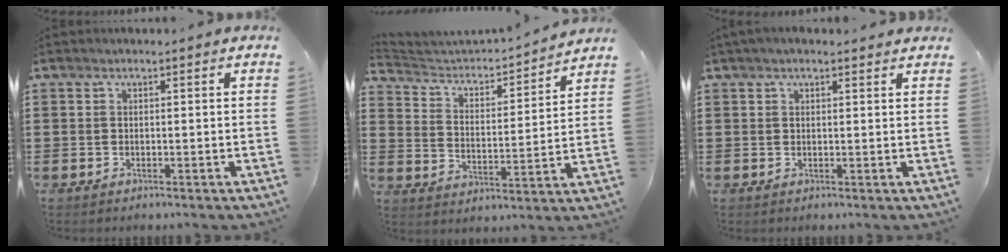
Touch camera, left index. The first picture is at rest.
{"total": 3.2, "force": [3.1, 0.6, 0.4], "torque": [-0.033, -0.035, 0.044]}
{"total": 1.5, "force": [1.2, 0.4, 0.9], "torque": [-0.019, 0.004, 0.022]}